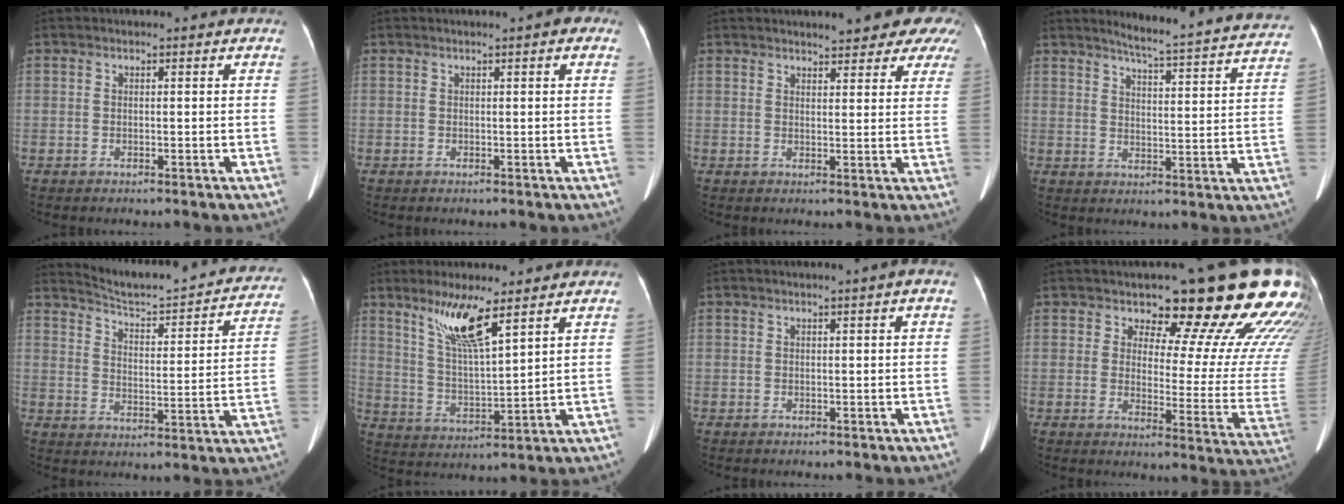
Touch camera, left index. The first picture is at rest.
{"total": 1.7, "force": [0.8, 0.4, 1.4], "torque": [-0.017, 0.006, 0.006]}
{"total": 9.8, "force": [8.0, 2.9, 4.9], "torque": [-0.038, 0.004, 0.078]}
{"total": 20.9, "force": [19.7, 0.6, 6.9], "torque": [-0.094, -0.066, 0.227]}
{"total": 21.7, "force": [20.4, 2.5, 6.8], "torque": [-0.093, -0.046, 0.256]}
{"total": 8.7, "force": [5.8, 0.6, 6.4], "torque": [-0.130, -0.006, 0.115]}
{"total": 0.8, "force": [0.2, -0.1, 0.8], "torque": [-0.011, 0.003, 0.003]}
{"total": 20.7, "force": [16.2, 5.0, 11.9], "torque": [-0.133, -0.072, 0.177]}